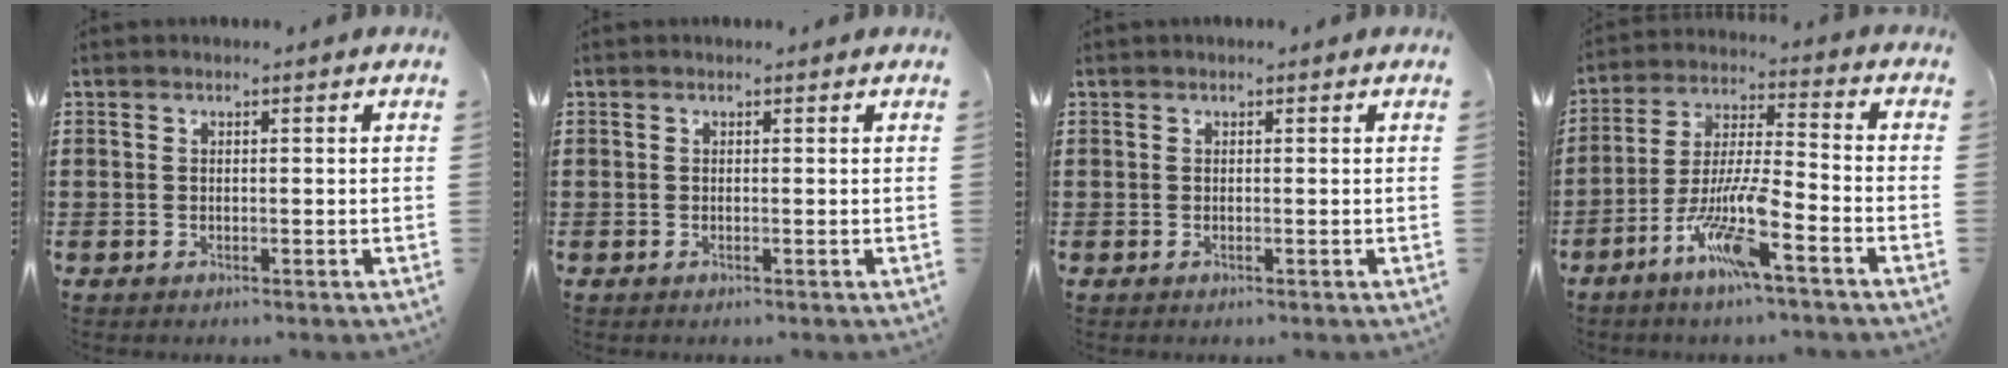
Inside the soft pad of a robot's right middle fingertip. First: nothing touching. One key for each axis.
{"total": 0.0}
{"total": 0.0}
{"total": 10.6, "fx": -6.1, "fy": 1.4, "fz": 8.5, "tx": -0.175, "ty": -0.003, "tz": -0.118}